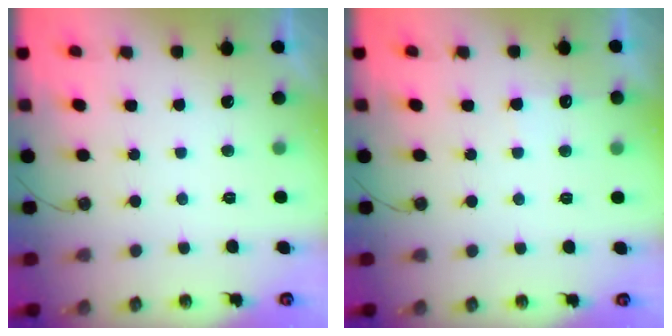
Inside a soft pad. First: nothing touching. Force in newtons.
{"total": 5.1, "press": 5.0, "slide": 0.5}